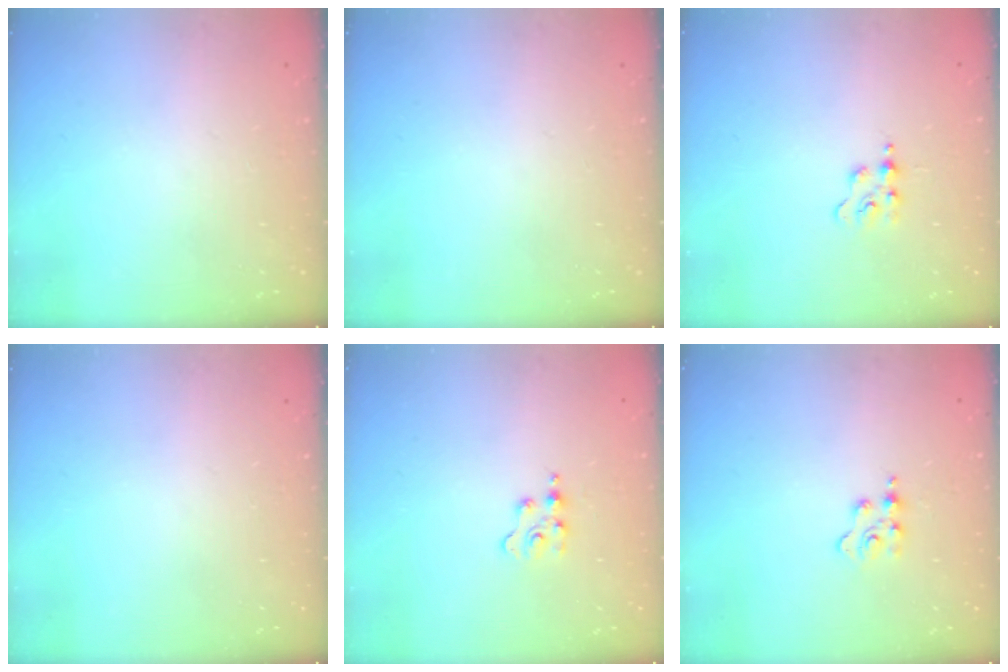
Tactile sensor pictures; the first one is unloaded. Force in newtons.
{"total": 0.0}
{"total": 2.8, "press": 2.7, "slide": 0.5}
{"total": 0.0}
{"total": 2.5, "press": 2.5, "slide": 0.4}
{"total": 2.1, "press": 2.1, "slide": 0.3}